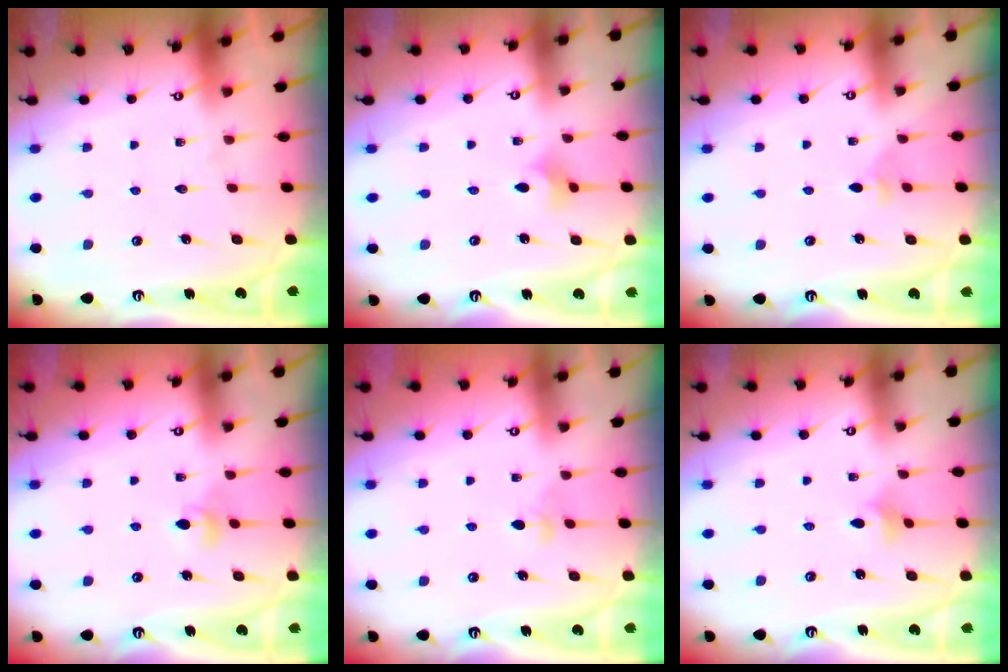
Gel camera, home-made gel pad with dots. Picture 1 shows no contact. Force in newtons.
{"total": 3.7, "press": 3.6, "slide": 0.8}
{"total": 2.9, "press": 2.8, "slide": 0.8}
{"total": 4.6, "press": 4.4, "slide": 1.1}
{"total": 2.5, "press": 2.4, "slide": 0.6}
{"total": 2.8, "press": 2.8, "slide": 0.5}